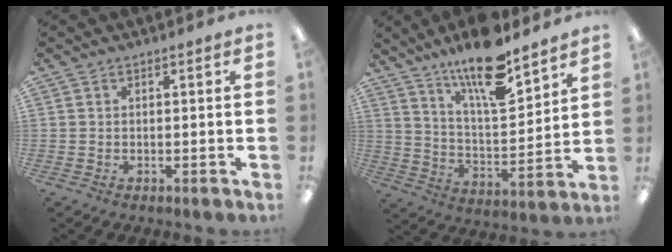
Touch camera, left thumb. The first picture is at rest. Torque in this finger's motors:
{"motor_torque": [0.21, 0.21, 1.44, -1.34, 0.15]}